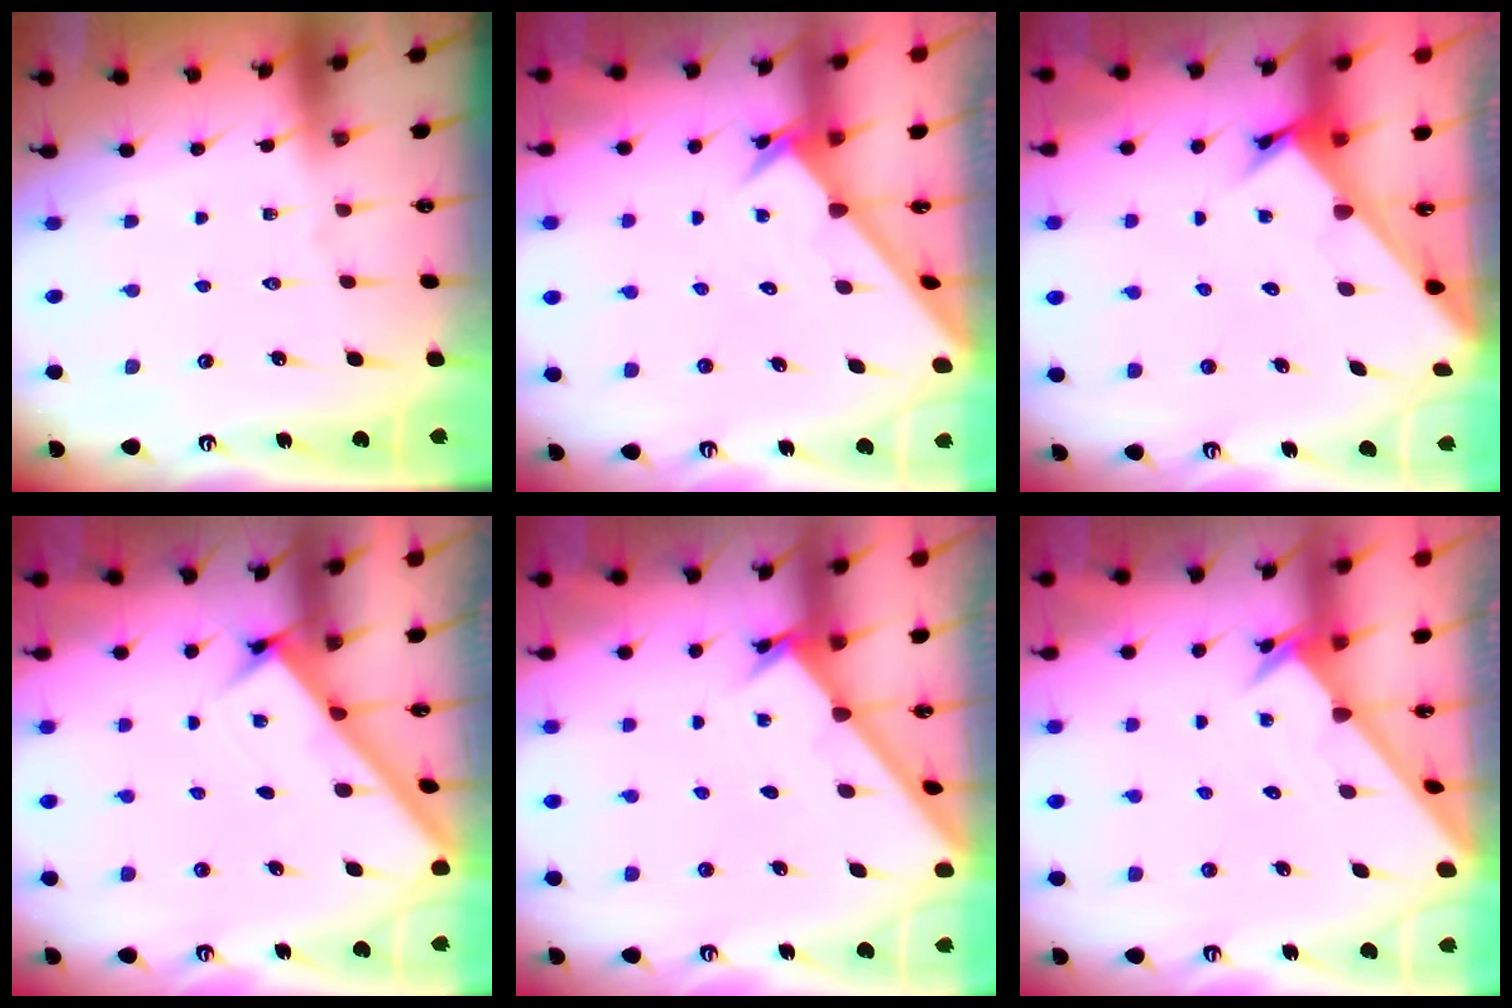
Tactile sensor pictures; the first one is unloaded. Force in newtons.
{"total": 2.5, "press": 2.5, "slide": 0.2}
{"total": 2.8, "press": 2.8, "slide": 0.2}
{"total": 2.8, "press": 2.7, "slide": 0.4}
{"total": 3.4, "press": 3.4, "slide": 0.3}
{"total": 2.0, "press": 2.0, "slide": 0.1}